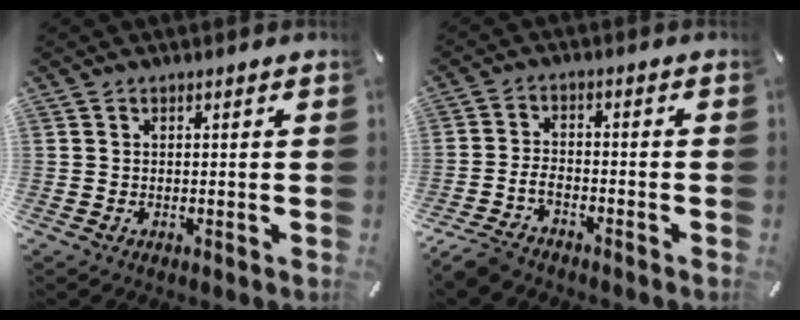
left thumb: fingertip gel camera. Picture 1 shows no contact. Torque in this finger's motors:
{"motor_torque": [0.18, 1.94, 0.48, 0.48, 0.15]}